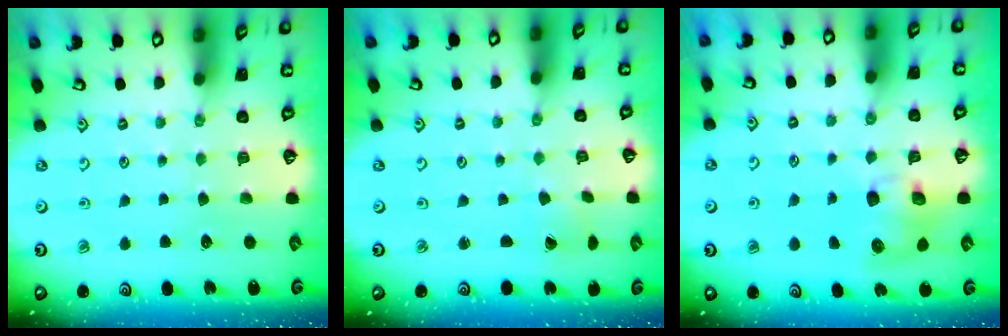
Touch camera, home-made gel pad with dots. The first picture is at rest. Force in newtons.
{"total": 1.0, "press": 0.9, "slide": 0.4}
{"total": 7.9, "press": 7.8, "slide": 1.1}